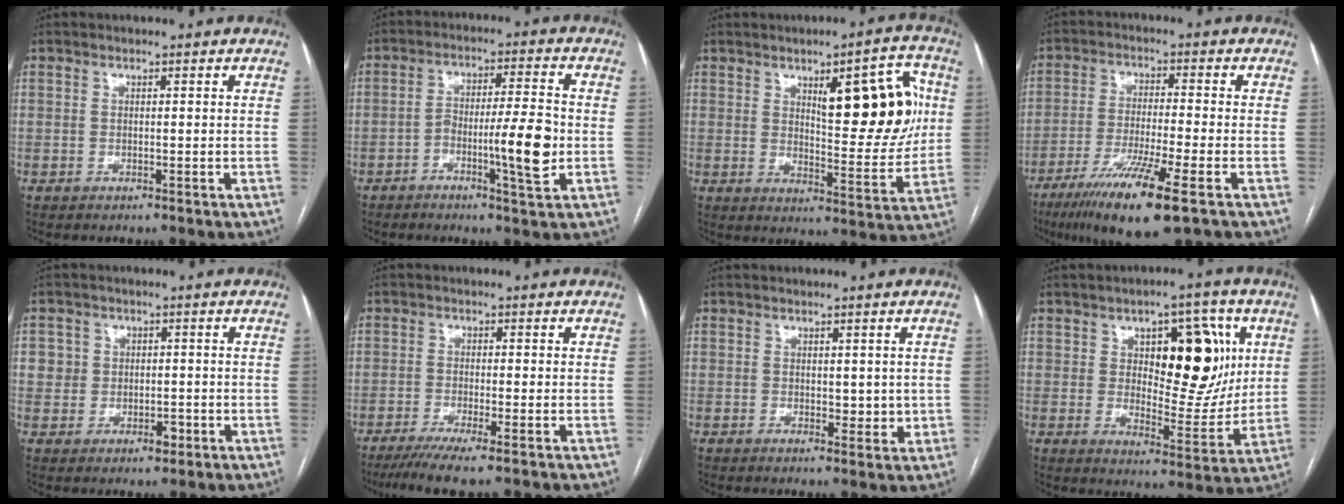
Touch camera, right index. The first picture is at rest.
{"total": 8.7, "force": [-2.5, 0.9, 8.2], "torque": [-0.136, 0.006, -0.040]}
{"total": 16.5, "force": [4.8, 6.3, 14.5], "torque": [-0.168, 0.022, 0.073]}
{"total": 12.1, "force": [-6.9, 0.2, 10.0], "torque": [-0.190, -0.033, -0.120]}
{"total": 3.9, "force": [-0.2, 3.7, 1.2], "torque": [-0.004, 0.006, 0.003]}
{"total": 6.1, "force": [-4.4, -0.2, 4.2], "torque": [-0.066, -0.014, -0.074]}
{"total": 2.7, "force": [0.6, 1.8, 1.9], "torque": [-0.019, -0.007, 0.014]}
{"total": 15.0, "force": [4.4, 6.6, 12.7], "torque": [-0.164, 0.019, 0.074]}